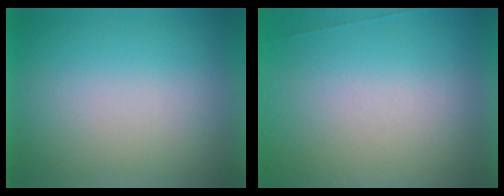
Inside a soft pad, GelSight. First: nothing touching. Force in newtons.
{"total": 7.8}